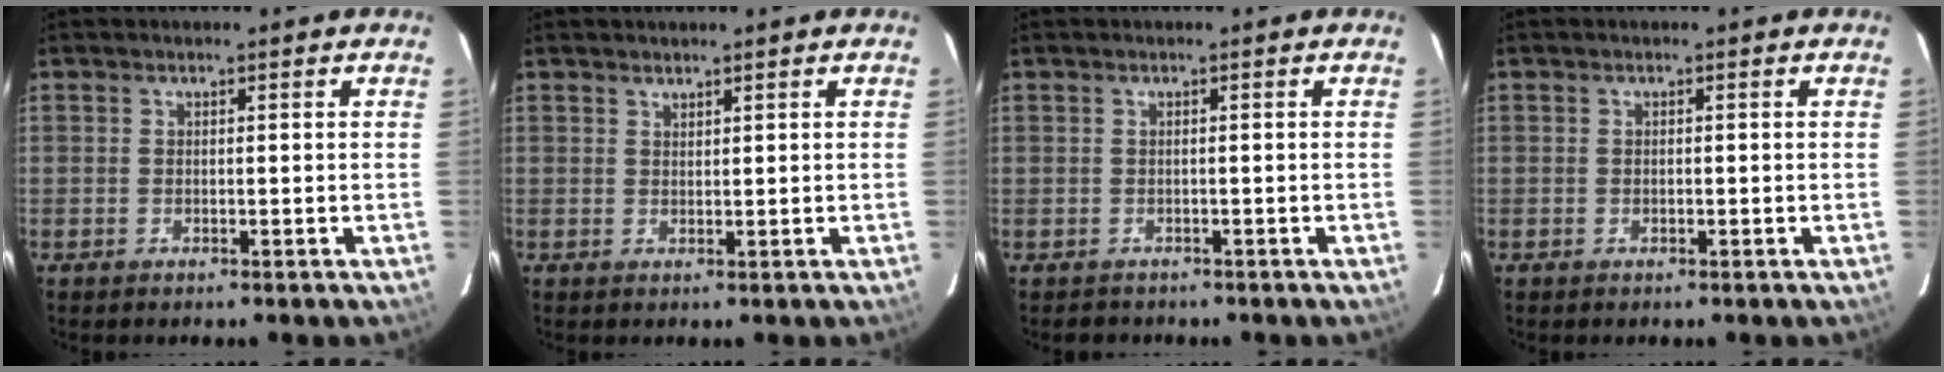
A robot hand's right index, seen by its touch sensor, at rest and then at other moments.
{"total": 1.0, "force": [0.9, 0.3, 0.1], "torque": [-0.003, 0.001, 0.018]}
{"total": 1.7, "force": [-1.1, 1.4, -0.1], "torque": [0.001, 0.006, -0.012]}
{"total": 0.0}